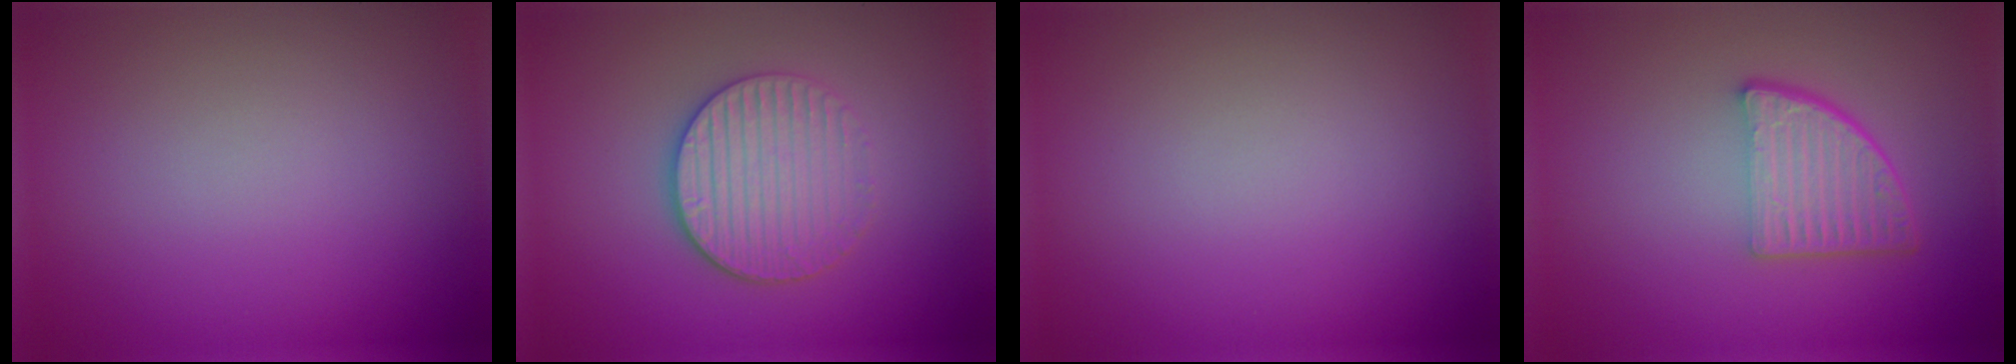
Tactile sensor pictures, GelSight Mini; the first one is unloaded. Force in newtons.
{"total": 4.1, "press": 3.4, "slide": 2.2}
{"total": 0.0}
{"total": 4.5, "press": 3.2, "slide": 3.2}